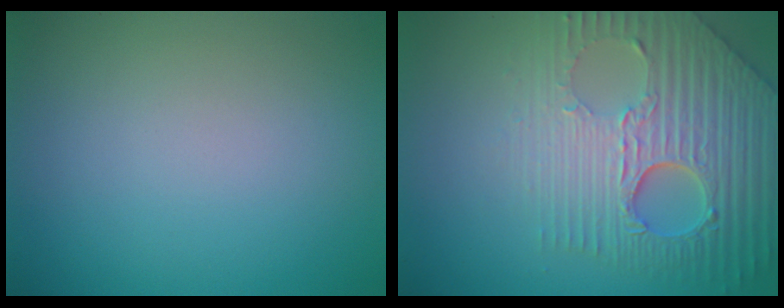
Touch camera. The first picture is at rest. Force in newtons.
{"total": 7.9, "press": 6.0, "slide": 5.1}